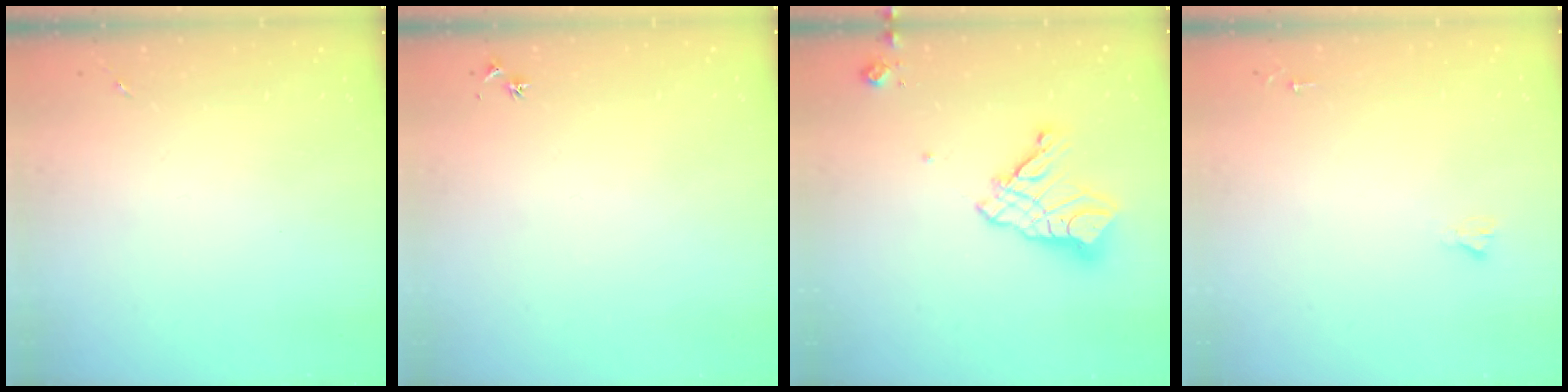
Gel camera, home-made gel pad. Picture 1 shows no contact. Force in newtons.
{"total": 2.9, "press": 2.8, "slide": 0.3}
{"total": 14.4, "press": 14.3, "slide": 1.5}
{"total": 1.8, "press": 1.8, "slide": 0.1}